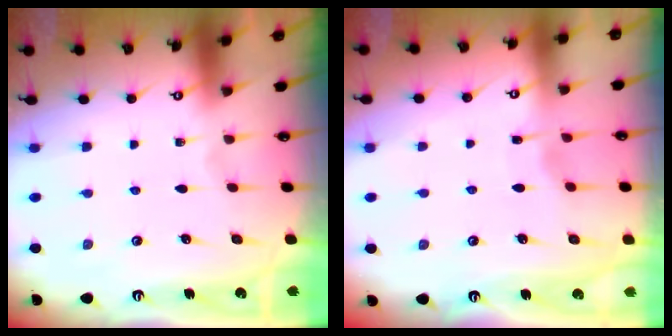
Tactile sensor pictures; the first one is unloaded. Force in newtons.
{"total": 2.8, "press": 2.8, "slide": 0.4}